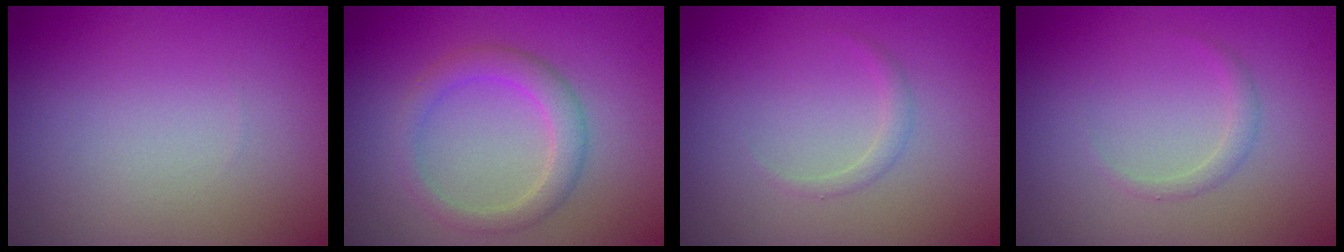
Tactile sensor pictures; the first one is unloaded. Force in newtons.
{"total": 2.8, "press": 2.8, "slide": 0.2}
{"total": 0.9, "press": 0.9, "slide": 0.1}
{"total": 0.9, "press": 0.9, "slide": 0.1}